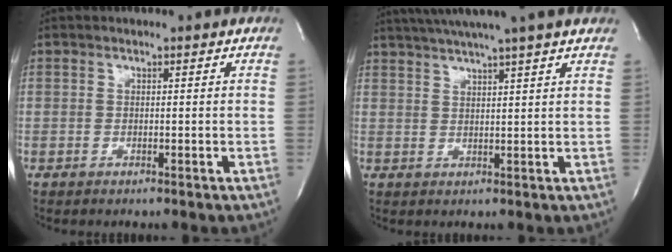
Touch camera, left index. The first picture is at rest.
{"total": 11.8, "force": [9.9, -0.9, 6.4], "torque": [-0.113, 0.019, 0.132]}